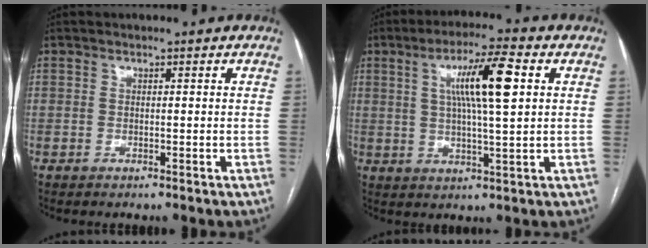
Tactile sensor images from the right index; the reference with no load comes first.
{"total": 10.3, "force": [2.7, 0.7, 9.9], "torque": [-0.173, 0.010, 0.046]}